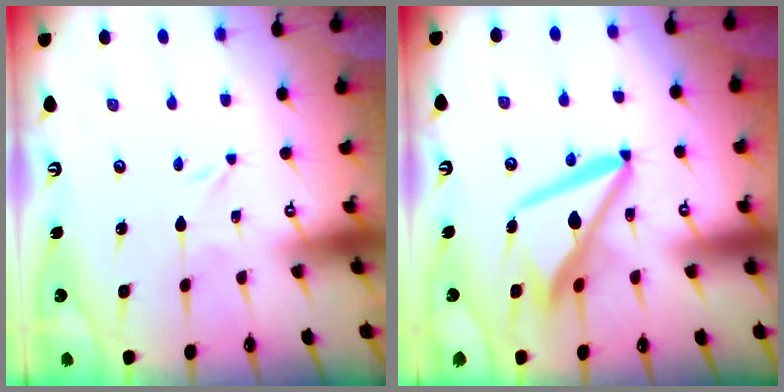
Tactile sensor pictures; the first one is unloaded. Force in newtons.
{"total": 12.9, "press": 12.8, "slide": 1.5}